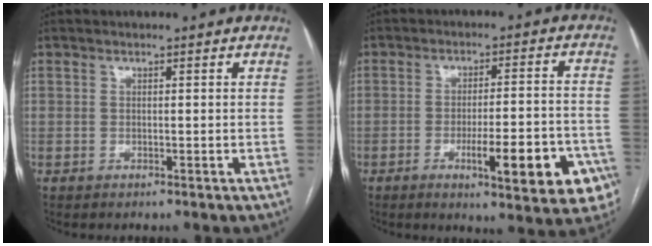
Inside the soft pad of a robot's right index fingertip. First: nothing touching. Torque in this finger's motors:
{"motor_torque": [1.54, -0.59, 0.30, 0.07]}